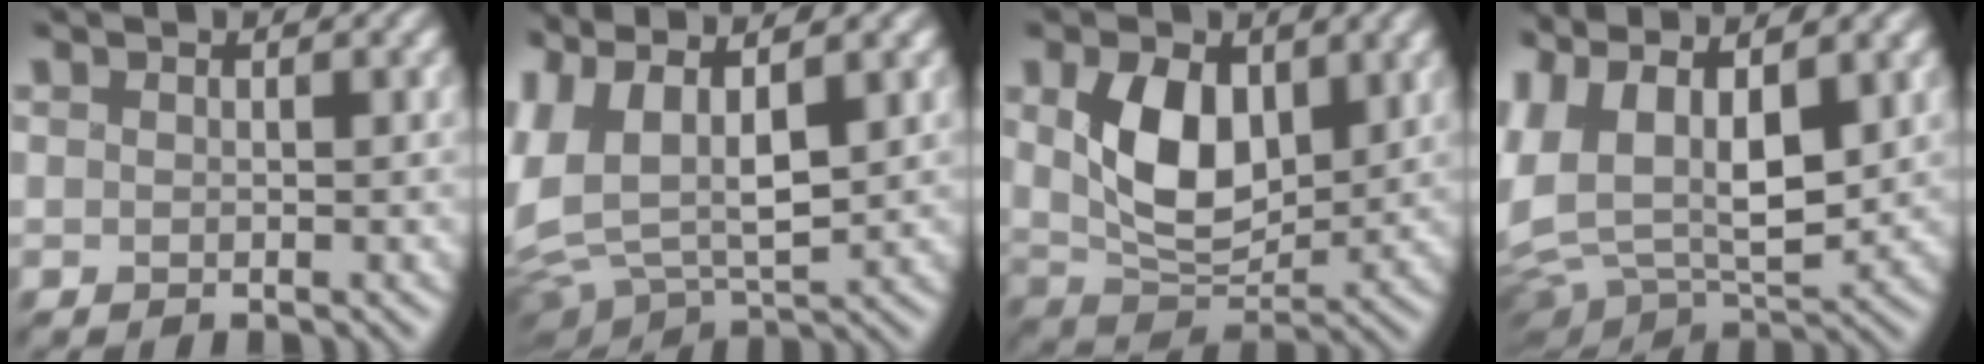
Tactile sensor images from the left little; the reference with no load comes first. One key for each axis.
{"total": 8.2, "fx": 2.2, "fy": 3.7, "fz": 7.0, "tx": -0.168, "ty": 0.009, "tz": 0.034}
{"total": 7.3, "fx": 1.5, "fy": 4.4, "fz": 5.7, "tx": -0.105, "ty": -0.010, "tz": 0.027}
{"total": 10.5, "fx": 2.8, "fy": 5.0, "fz": 8.8, "tx": -0.207, "ty": 0.005, "tz": 0.044}